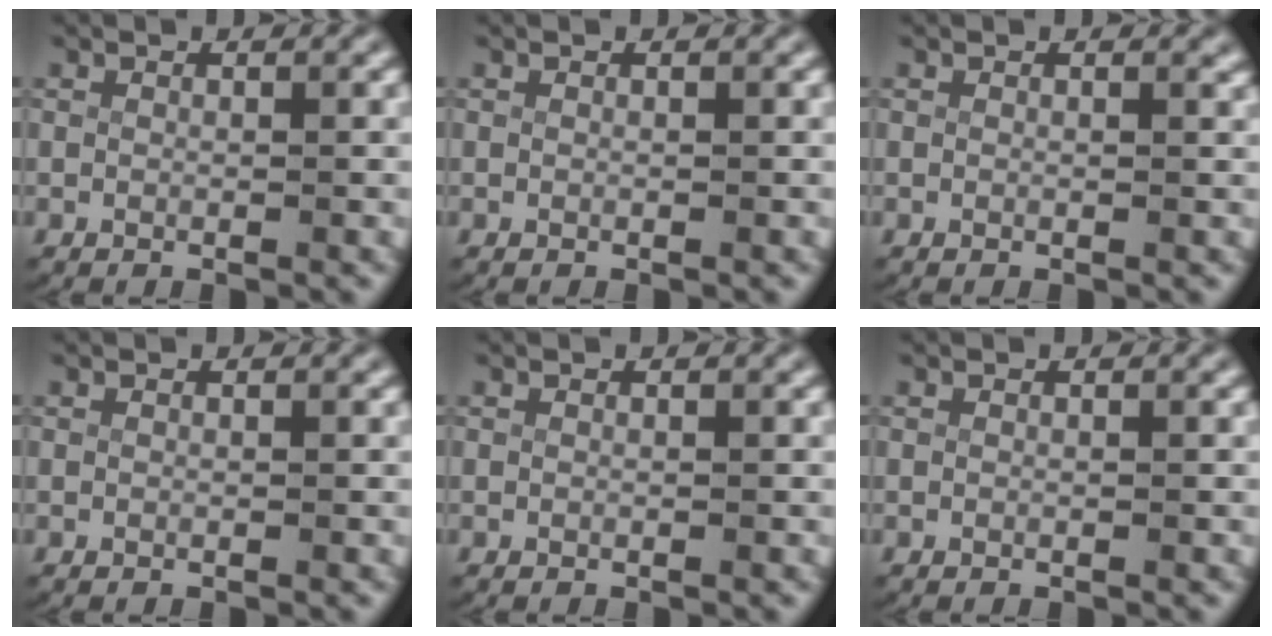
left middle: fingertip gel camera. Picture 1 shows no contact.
{"total": 0.0}
{"total": 0.6, "force": [0.5, 0.3, 0.2], "torque": [-0.003, 0.000, 0.006]}
{"total": 0.0}
{"total": 0.0}
{"total": 0.0}